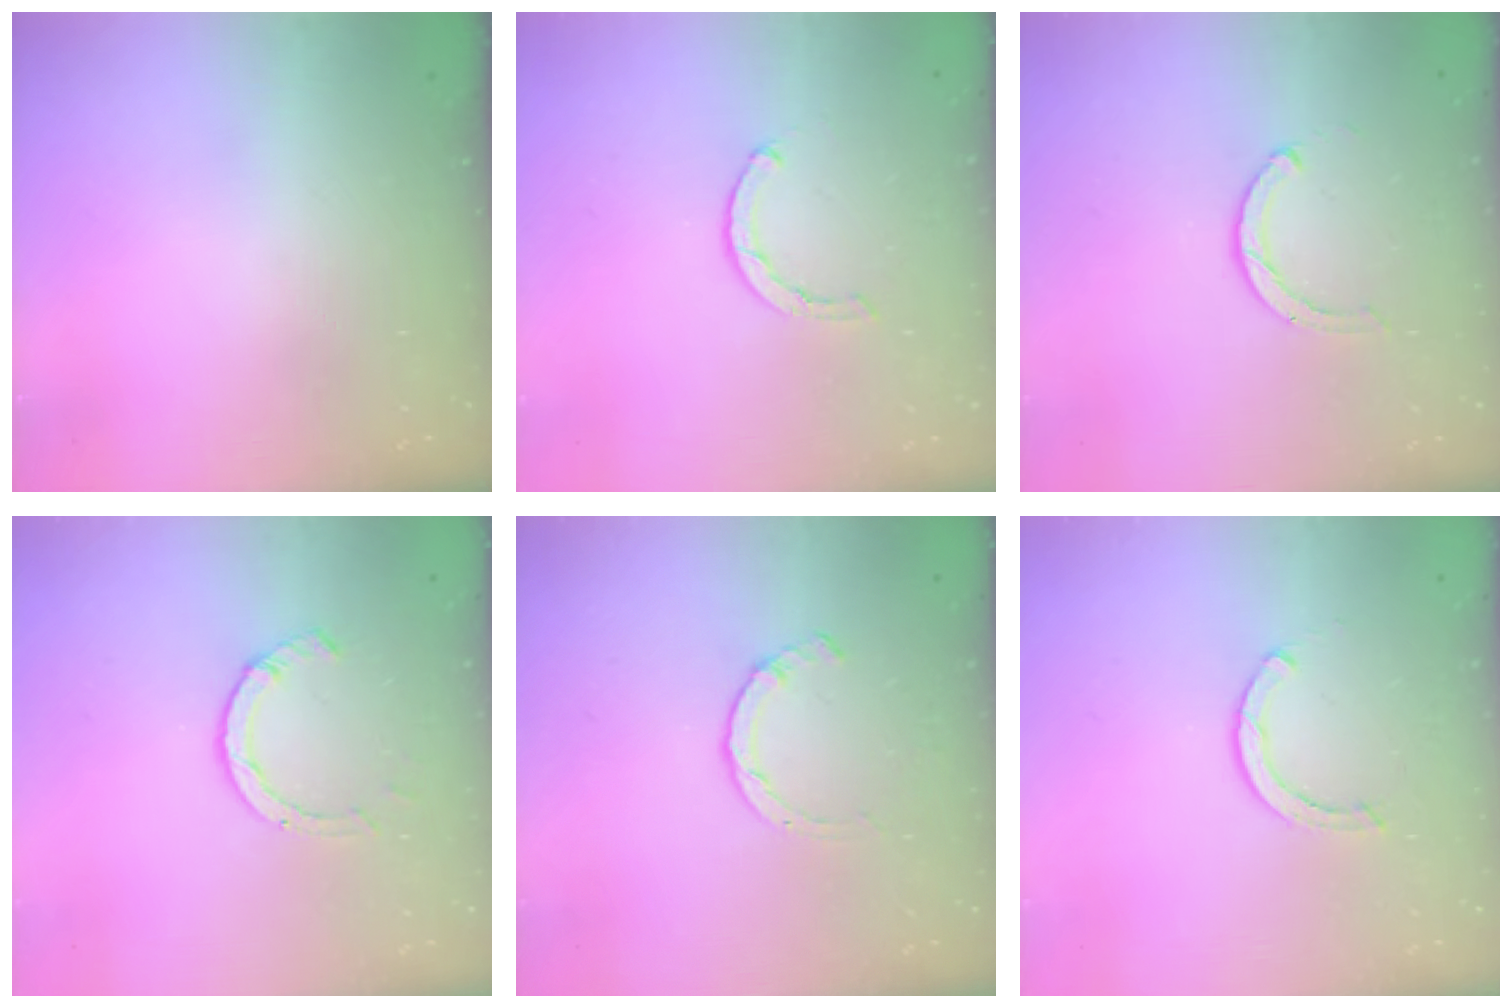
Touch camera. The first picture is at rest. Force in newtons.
{"total": 1.6, "press": 1.5, "slide": 0.4}
{"total": 2.3, "press": 2.3, "slide": 0.4}
{"total": 4.2, "press": 4.1, "slide": 0.4}
{"total": 1.4, "press": 1.3, "slide": 0.3}
{"total": 2.4, "press": 2.4, "slide": 0.0}